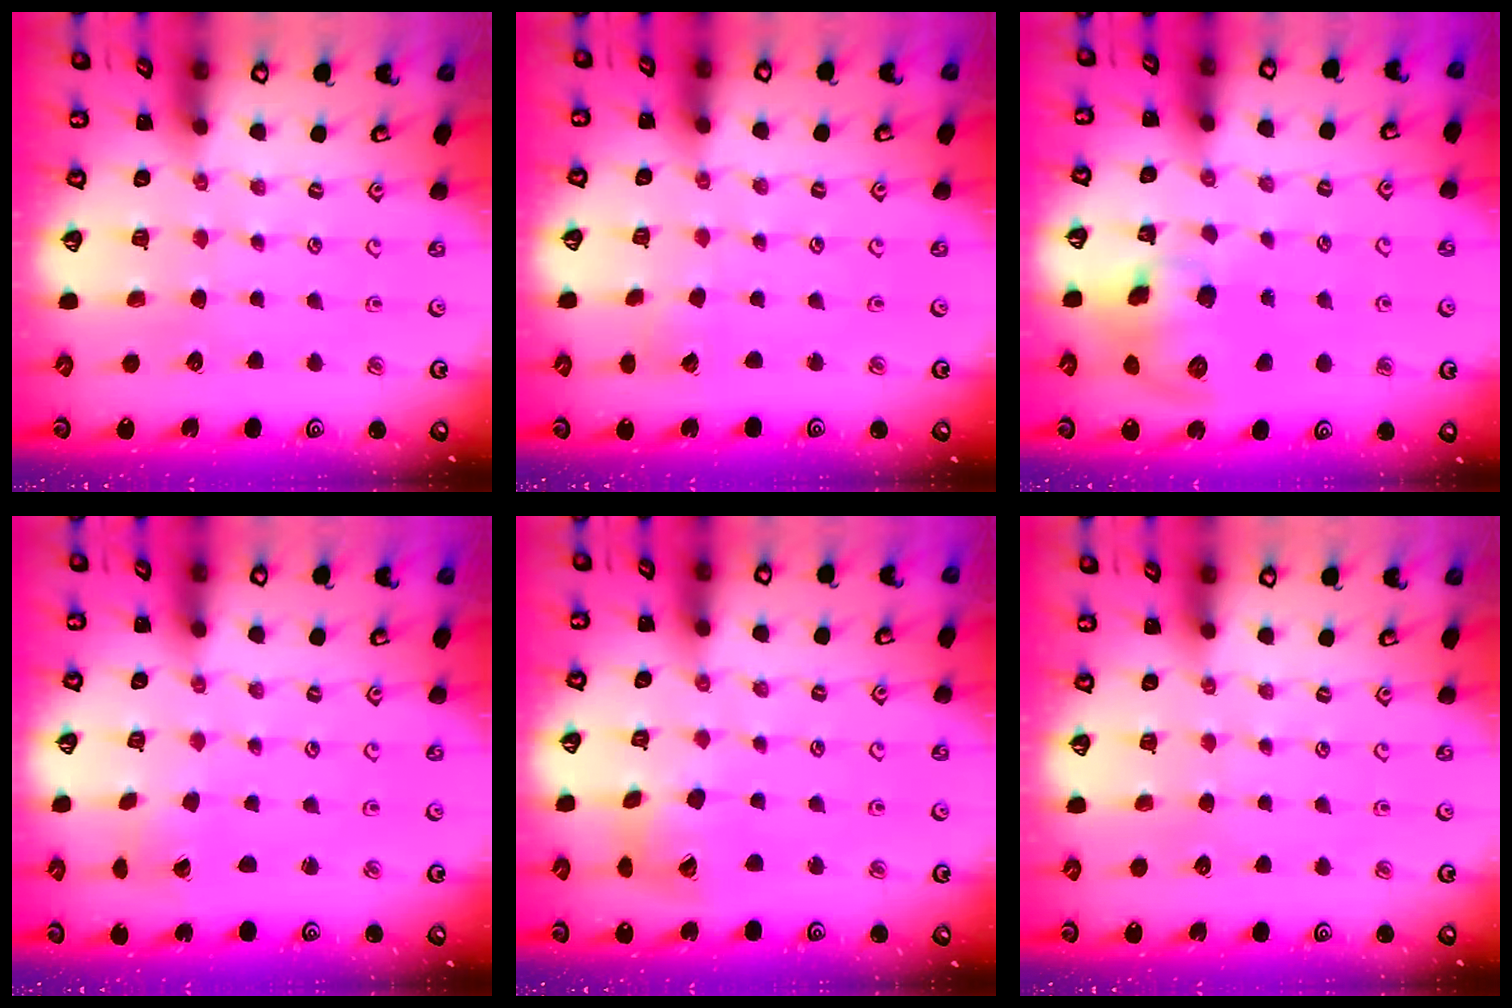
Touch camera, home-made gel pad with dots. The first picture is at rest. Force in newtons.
{"total": 2.0, "press": 2.0, "slide": 0.1}
{"total": 12.0, "press": 11.8, "slide": 1.9}
{"total": 1.7, "press": 1.7, "slide": 0.1}
{"total": 11.1, "press": 11.0, "slide": 1.4}
{"total": 0.0}